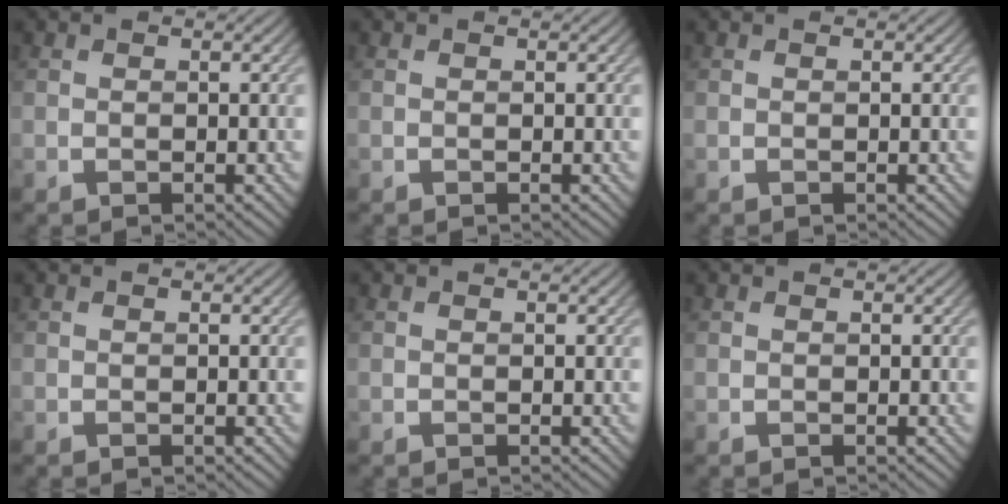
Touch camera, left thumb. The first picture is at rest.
{"total": 0.0}
{"total": 0.0}
{"total": 0.0}
{"total": 0.0}
{"total": 0.0}